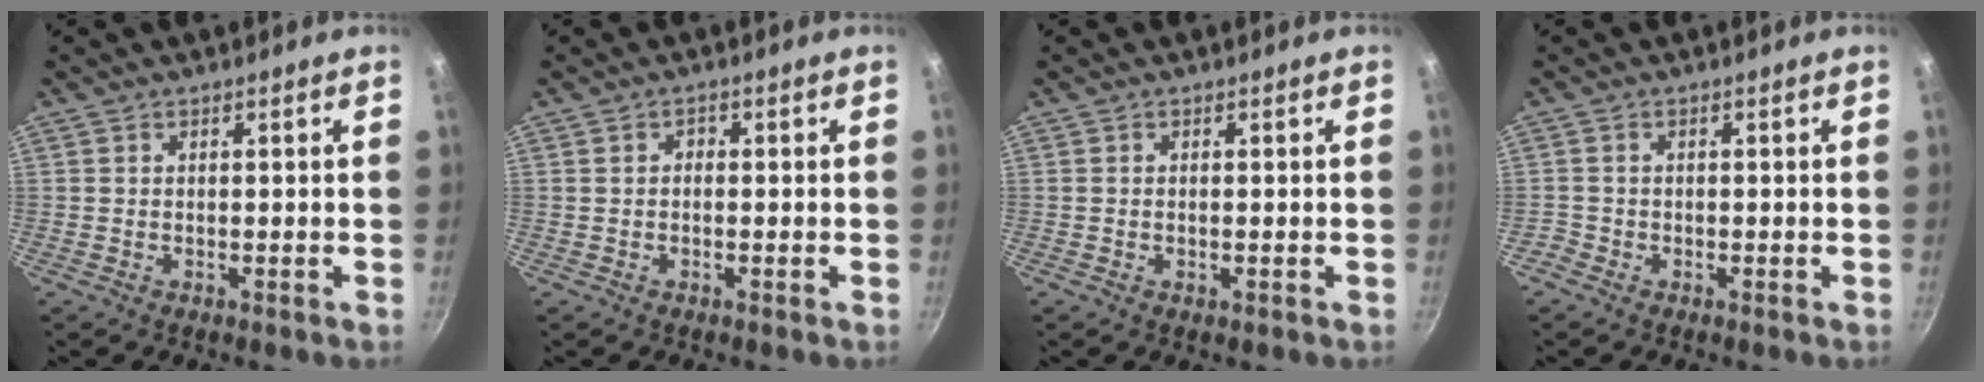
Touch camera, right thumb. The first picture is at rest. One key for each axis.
{"total": 1.1, "fx": -0.2, "fy": 0.8, "fz": 0.7, "tx": -0.012, "ty": 0.007, "tz": -0.005}
{"total": 0.7, "fx": -0.2, "fy": 0.3, "fz": 0.7, "tx": -0.012, "ty": 0.000, "tz": -0.004}
{"total": 1.2, "fx": -0.9, "fy": 0.8, "fz": 0.1, "tx": -0.001, "ty": 0.006, "tz": -0.019}